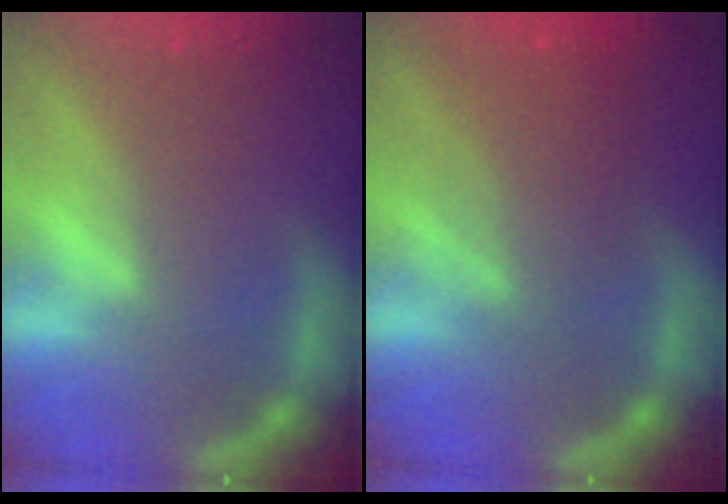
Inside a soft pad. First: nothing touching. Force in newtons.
{"total": 5.1}